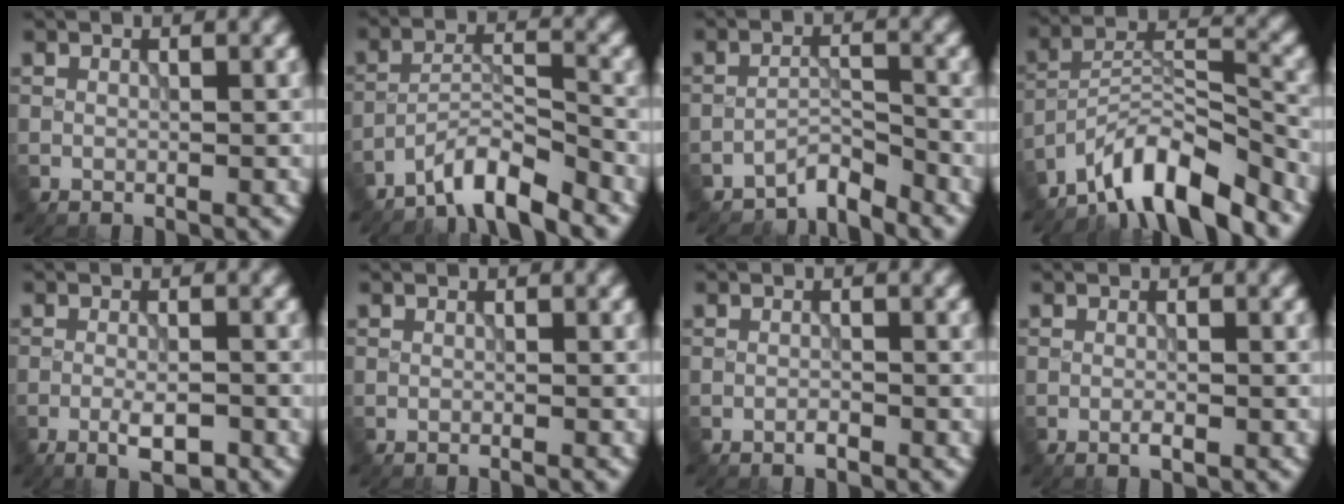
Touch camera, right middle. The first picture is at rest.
{"total": 5.2, "force": [-4.5, 0.7, 2.5], "torque": [-0.041, 0.005, -0.090]}
{"total": 2.8, "force": [-2.7, 0.3, 0.6], "torque": [-0.006, 0.008, -0.053]}
{"total": 8.7, "force": [-7.2, 2.0, 4.4], "torque": [-0.064, 0.006, -0.140]}
{"total": 3.0, "force": [-1.6, 0.8, 2.4], "torque": [-0.047, -0.001, -0.029]}
{"total": 0.6, "force": [-0.4, 0.1, 0.3], "torque": [0.000, -0.003, -0.013]}
{"total": 0.7, "force": [-0.6, 0.1, 0.4], "torque": [-0.008, 0.002, -0.011]}
{"total": 0.9, "force": [-0.5, 0.1, 0.8], "torque": [-0.014, -0.001, -0.009]}